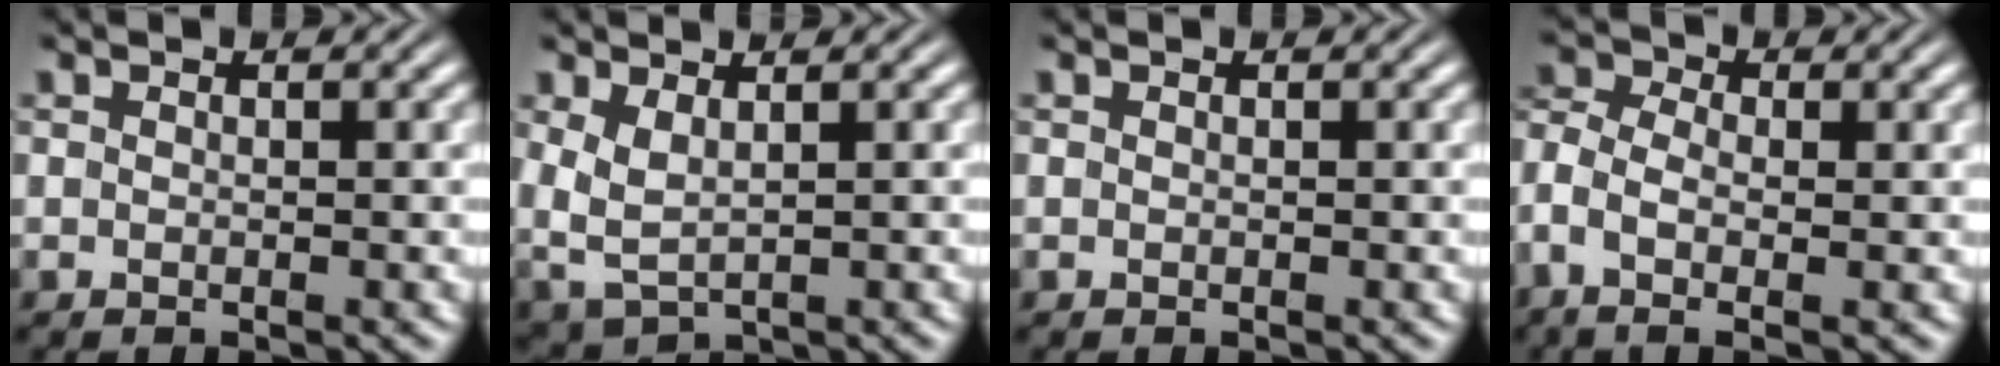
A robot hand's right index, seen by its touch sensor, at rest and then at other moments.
{"total": 4.2, "force": [0.2, 3.4, 2.5], "torque": [-0.078, -0.029, 0.020]}
{"total": 0.0}
{"total": 4.7, "force": [-0.3, 3.3, 3.4], "torque": [-0.100, -0.017, -0.004]}